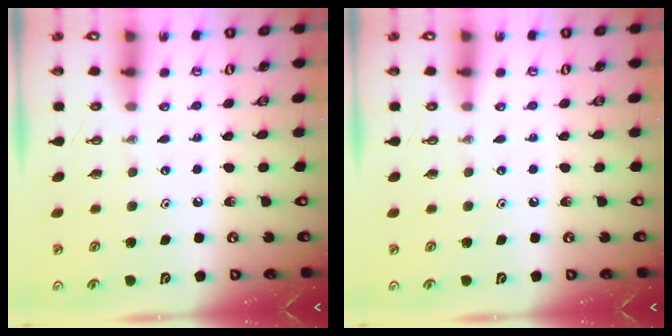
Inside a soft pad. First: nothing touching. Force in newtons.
{"total": 0.0}